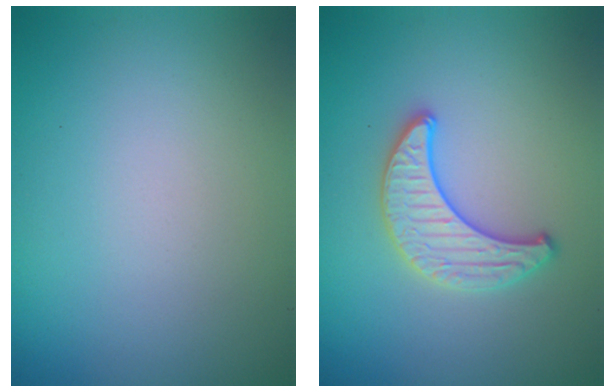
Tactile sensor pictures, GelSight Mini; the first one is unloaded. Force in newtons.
{"total": 3.0, "press": 3.0, "slide": 0.5}